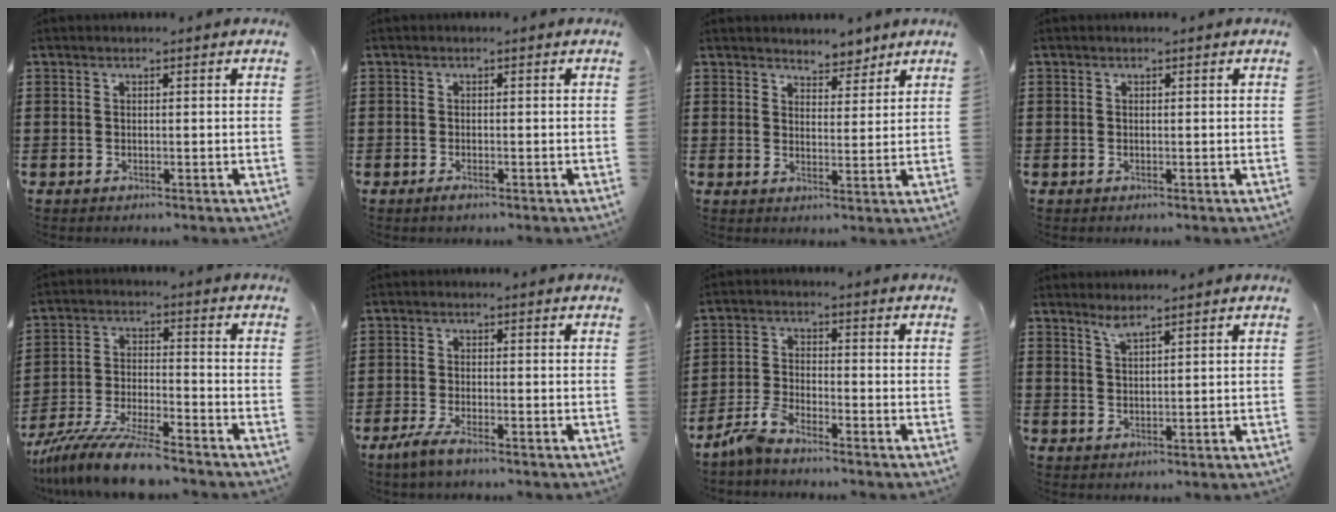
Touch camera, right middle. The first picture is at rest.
{"total": 0.9, "force": [-0.7, 0.3, 0.4], "torque": [-0.009, -0.004, -0.013]}
{"total": 3.9, "force": [3.6, 1.4, -0.1], "torque": [-0.003, -0.010, 0.067]}
{"total": 0.5, "force": [-0.2, 0.5, 0.0], "torque": [0.001, 0.005, -0.006]}
{"total": 10.3, "force": [-9.2, 0.9, 4.6], "torque": [-0.088, 0.014, -0.179]}
{"total": 3.1, "force": [-2.3, 0.6, 1.9], "torque": [-0.053, -0.002, -0.050]}
{"total": 4.5, "force": [-4.0, 0.8, 1.9], "torque": [-0.053, 0.002, -0.083]}
{"total": 1.9, "force": [1.7, 0.2, 0.9], "torque": [-0.022, 0.000, 0.031]}